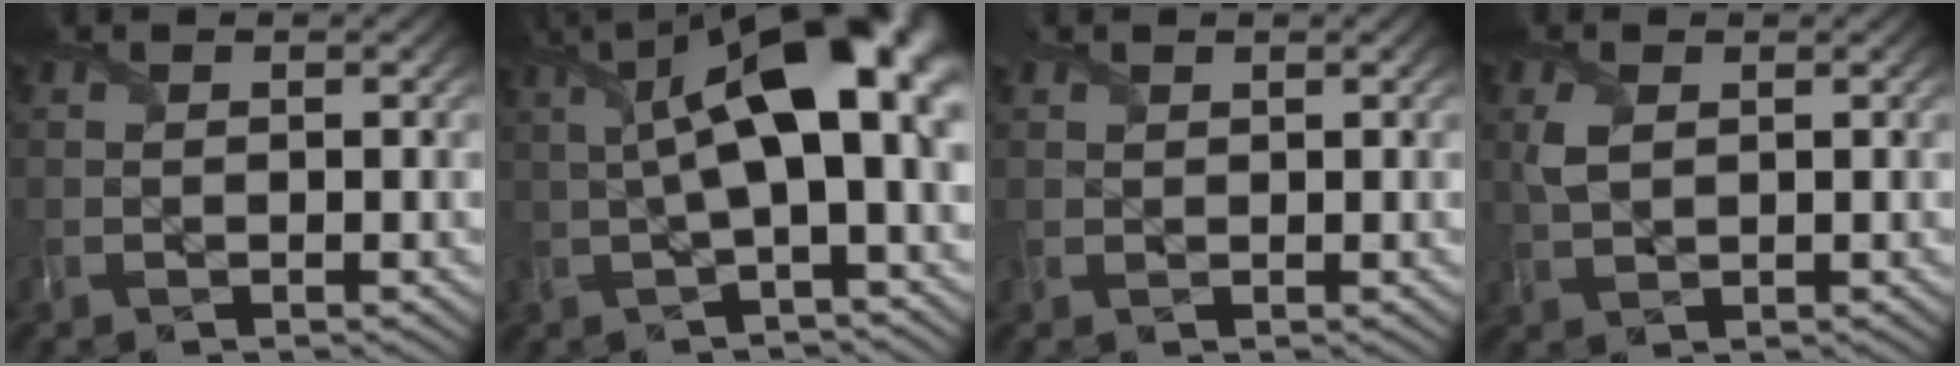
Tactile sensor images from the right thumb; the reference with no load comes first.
{"total": 14.3, "force": [2.4, 5.1, 13.2], "torque": [-0.215, 0.011, 0.041]}
{"total": 1.3, "force": [0.9, 0.8, 0.4], "torque": [-0.016, 0.002, 0.020]}
{"total": 2.7, "force": [0.8, 1.5, 2.1], "torque": [-0.058, 0.000, 0.017]}